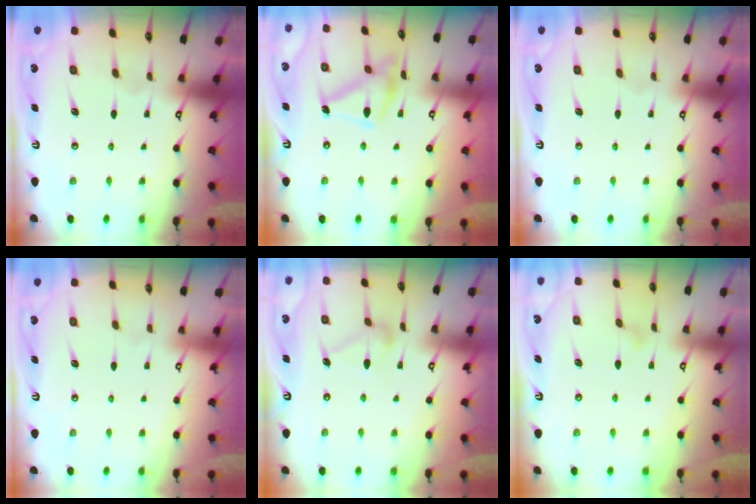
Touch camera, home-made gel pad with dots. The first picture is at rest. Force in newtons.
{"total": 13.8, "press": 13.8, "slide": 0.5}
{"total": 0.0}
{"total": 3.8, "press": 3.8, "slide": 0.1}
{"total": 8.1, "press": 8.1, "slide": 0.4}
{"total": 7.1, "press": 7.1, "slide": 0.5}